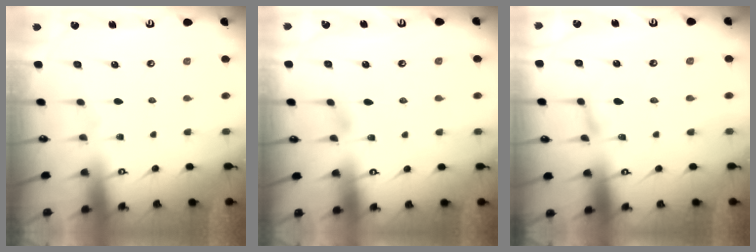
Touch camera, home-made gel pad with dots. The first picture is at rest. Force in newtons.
{"total": 3.3, "press": 3.3, "slide": 0.4}
{"total": 2.6, "press": 2.6, "slide": 0.2}